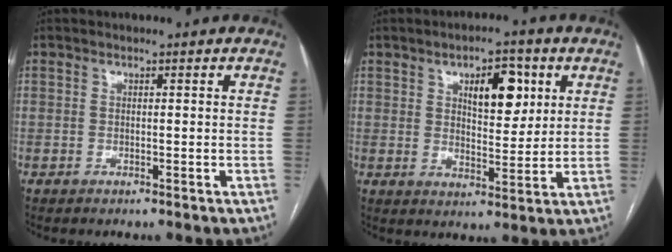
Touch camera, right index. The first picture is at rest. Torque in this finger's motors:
{"motor_torque": [0.20, 0.13, 0.31, 0.06]}